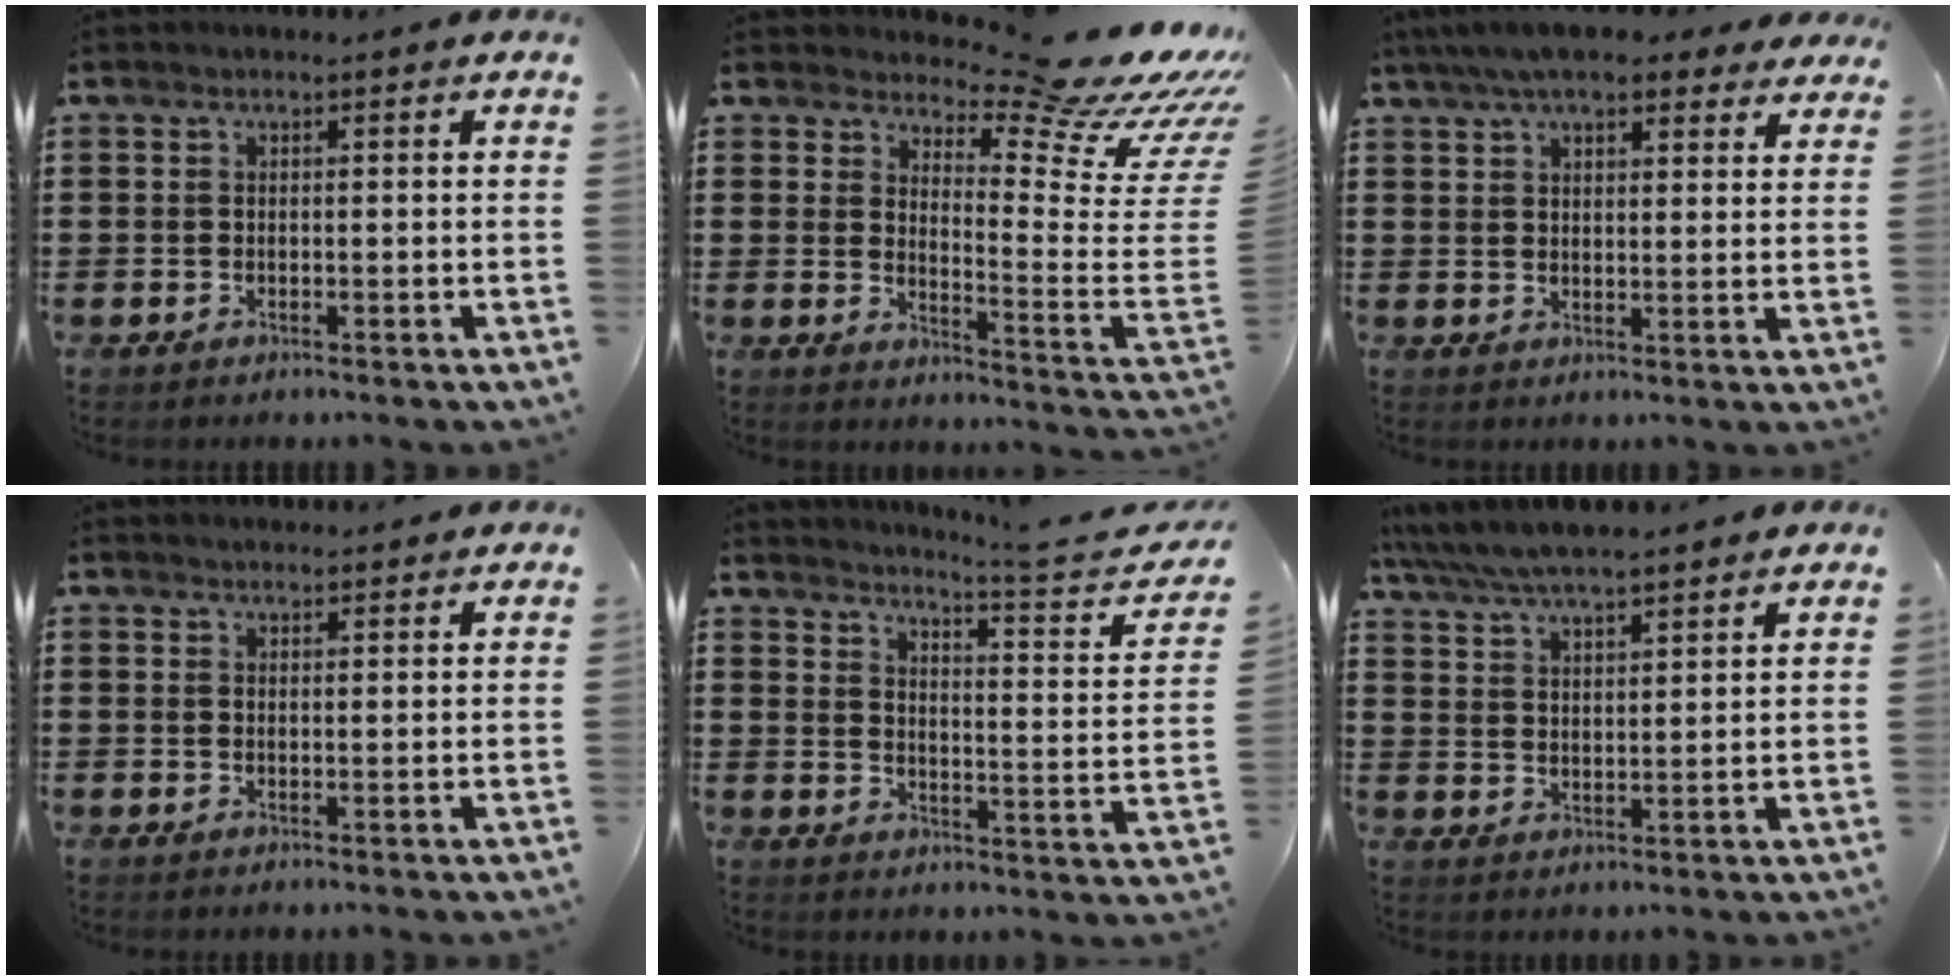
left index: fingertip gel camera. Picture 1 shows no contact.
{"total": 12.3, "force": [10.3, 1.3, 6.6], "torque": [-0.102, -0.092, 0.165]}
{"total": 7.6, "force": [6.3, 1.7, 3.9], "torque": [-0.084, -0.008, 0.115]}
{"total": 1.5, "force": [1.5, 0.2, -0.1], "torque": [-0.002, 0.002, 0.029]}
{"total": 4.7, "force": [4.0, -0.9, 2.3], "torque": [-0.042, -0.041, 0.053]}
{"total": 5.5, "force": [5.2, 0.5, 1.8], "torque": [-0.055, -0.020, 0.092]}